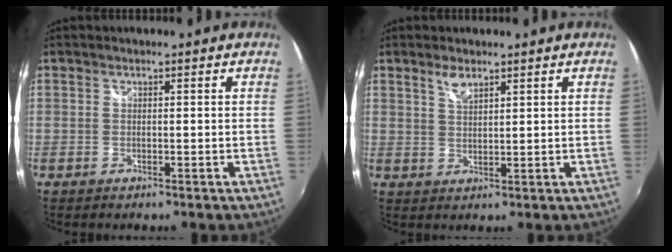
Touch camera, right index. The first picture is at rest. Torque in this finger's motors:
{"motor_torque": [0.01, 0.00, 0.04, 0.04]}